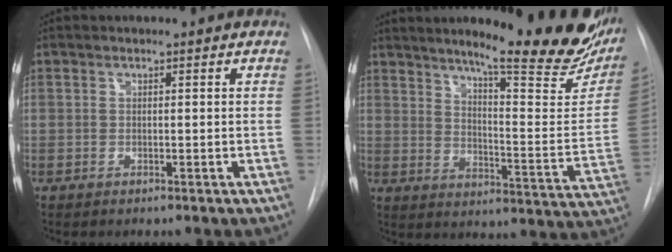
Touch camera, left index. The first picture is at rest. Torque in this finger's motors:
{"motor_torque": [0.53, -0.63, 0.54, 0.13]}